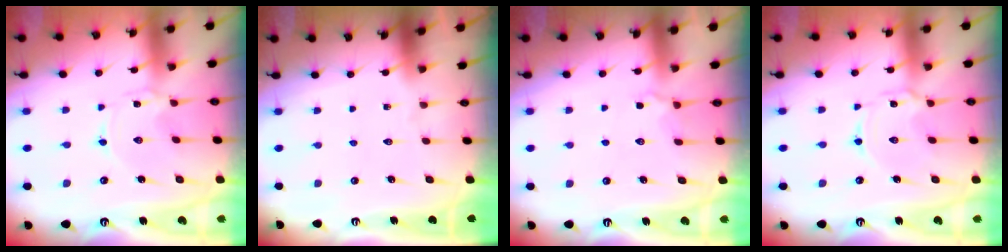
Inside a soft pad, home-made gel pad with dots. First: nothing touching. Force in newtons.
{"total": 0.0}
{"total": 4.1, "press": 3.9, "slide": 1.2}
{"total": 2.2, "press": 2.2, "slide": 0.3}